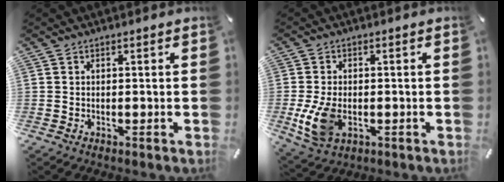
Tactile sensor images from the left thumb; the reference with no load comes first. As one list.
[{"total": 8.8, "force": [-1.7, 5.7, 6.4], "torque": [-0.148, -0.008, -0.031]}]